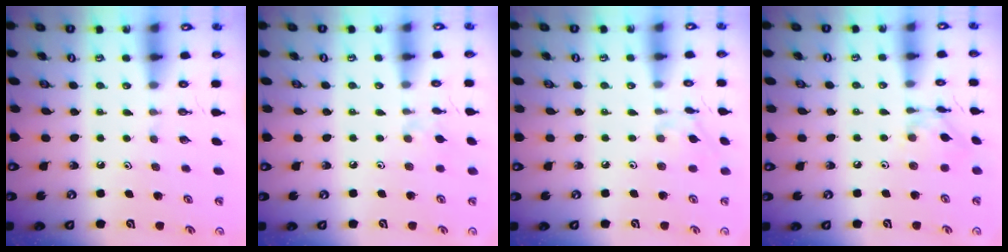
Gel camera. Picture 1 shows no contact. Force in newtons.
{"total": 2.6, "press": 2.5, "slide": 0.5}
{"total": 4.3, "press": 4.3, "slide": 0.2}
{"total": 6.1, "press": 6.1, "slide": 0.2}